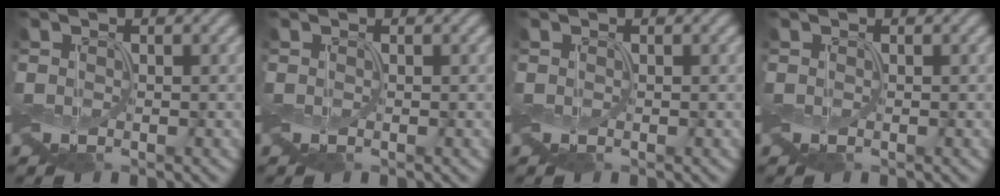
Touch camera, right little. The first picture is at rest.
{"total": 0.0}
{"total": 0.0}
{"total": 0.0}